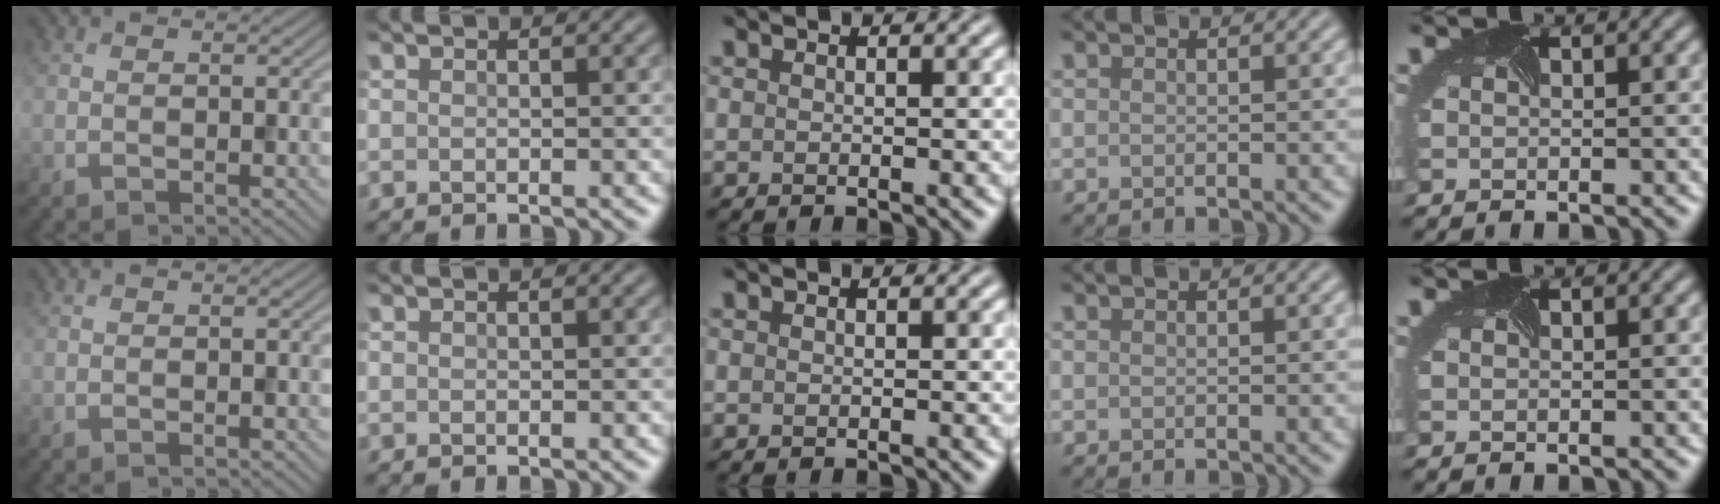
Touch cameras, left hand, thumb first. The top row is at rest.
{}